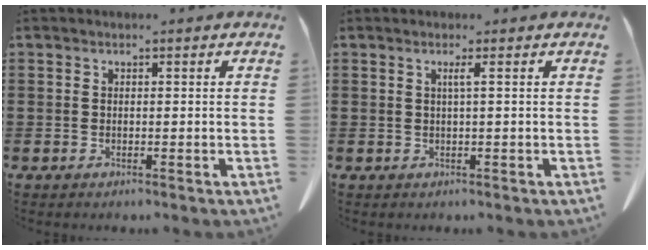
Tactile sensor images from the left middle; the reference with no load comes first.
{"total": 1.3, "force": [0.3, -0.3, 1.2], "torque": [-0.022, -0.003, 0.004]}